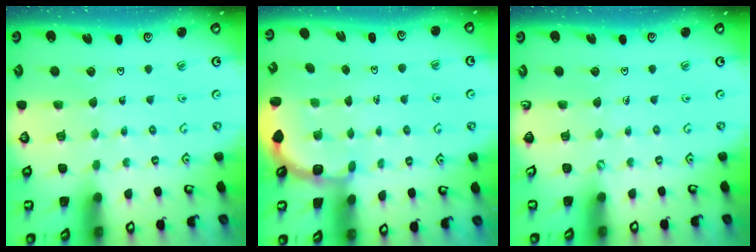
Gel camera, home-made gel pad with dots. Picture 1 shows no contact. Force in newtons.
{"total": 2.9, "press": 2.5, "slide": 1.4}
{"total": 0.0}